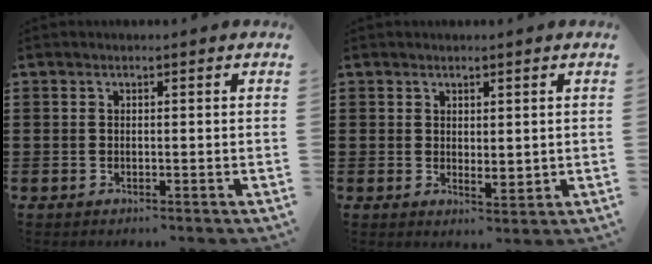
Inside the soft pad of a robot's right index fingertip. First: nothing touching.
{"total": 1.7, "force": [1.3, 0.7, 0.8], "torque": [-0.010, -0.002, 0.023]}